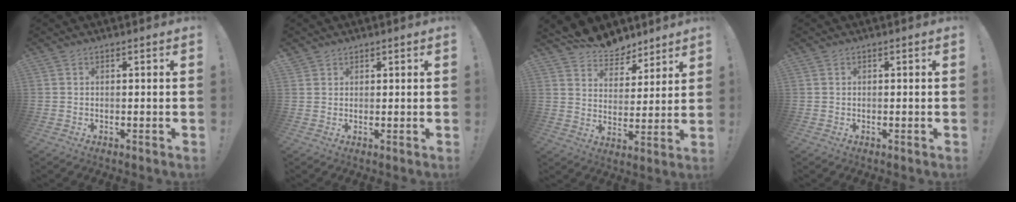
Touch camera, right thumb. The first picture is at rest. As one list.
[{"total": 1.8, "force": [1.4, 1.0, 0.1], "torque": [0.001, -0.008, 0.028]}, {"total": 9.6, "force": [8.3, 4.7, 1.3], "torque": [-0.027, -0.073, 0.160]}, {"total": 0.0}]